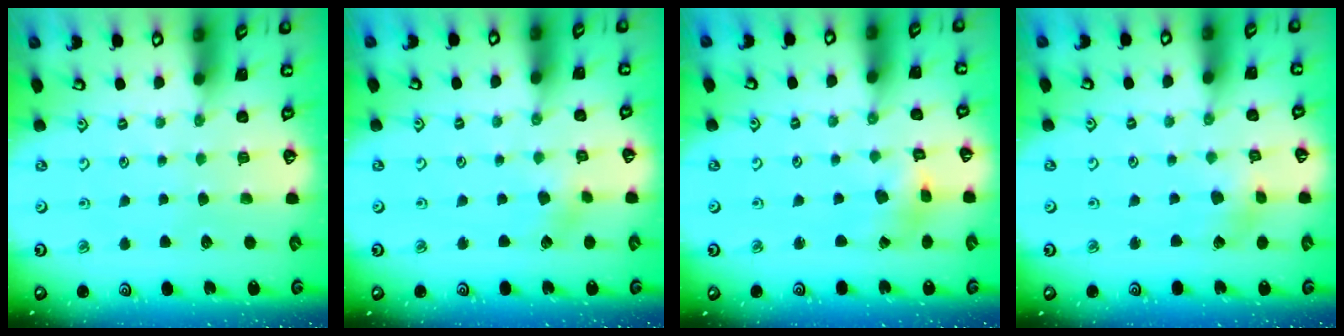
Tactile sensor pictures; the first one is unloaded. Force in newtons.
{"total": 2.7, "press": 2.7, "slide": 0.4}
{"total": 4.6, "press": 4.6, "slide": 0.7}
{"total": 2.2, "press": 2.2, "slide": 0.4}